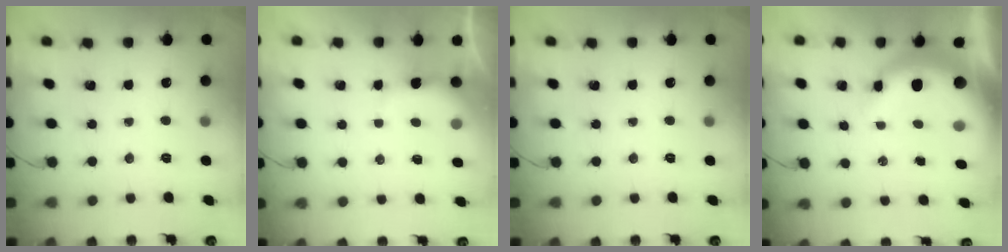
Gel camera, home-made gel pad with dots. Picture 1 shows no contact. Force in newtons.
{"total": 2.8, "press": 2.7, "slide": 0.7}
{"total": 0.0}
{"total": 9.6, "press": 9.4, "slide": 1.8}